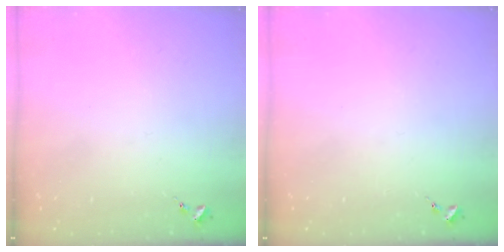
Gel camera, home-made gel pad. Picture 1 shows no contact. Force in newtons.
{"total": 0.0}